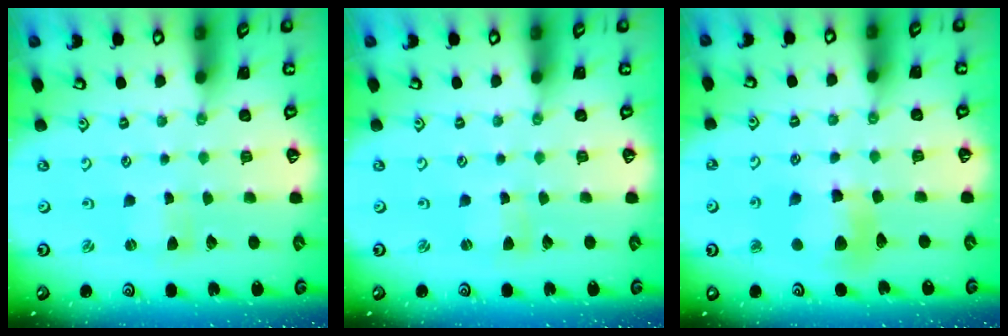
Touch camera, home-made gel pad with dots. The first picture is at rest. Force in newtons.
{"total": 0.8, "press": 0.8, "slide": 0.1}
{"total": 9.6, "press": 9.5, "slide": 1.1}